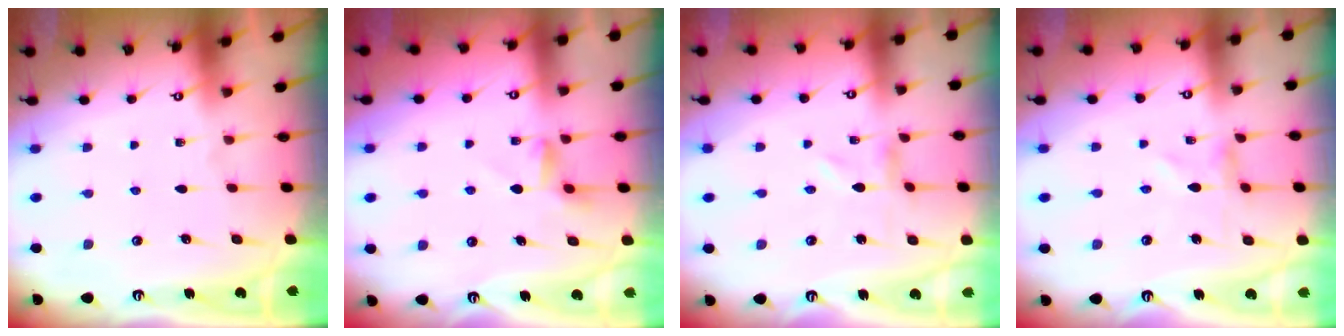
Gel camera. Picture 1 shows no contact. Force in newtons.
{"total": 3.6, "press": 3.6, "slide": 0.3}
{"total": 0.0}
{"total": 0.0}